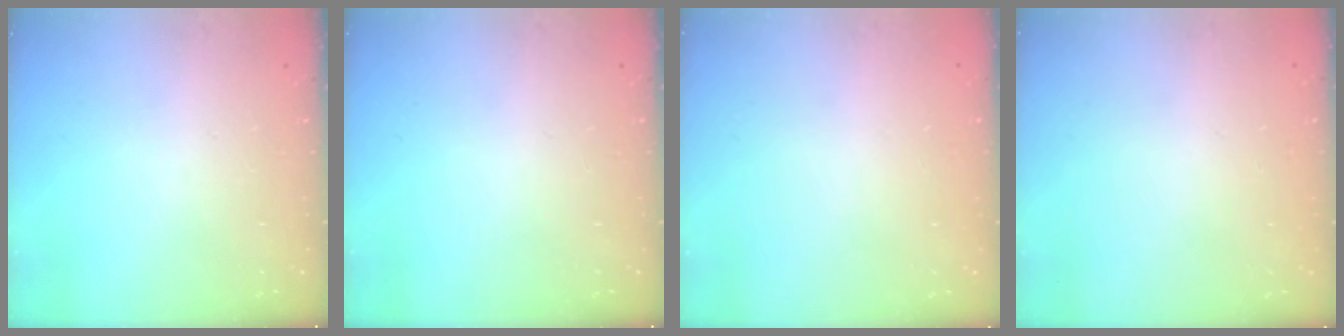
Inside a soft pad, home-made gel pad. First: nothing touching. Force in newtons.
{"total": 0.0}
{"total": 0.0}
{"total": 0.0}